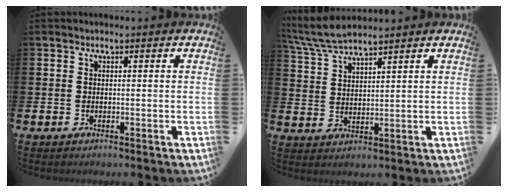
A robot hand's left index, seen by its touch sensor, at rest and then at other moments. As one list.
[{"total": 5.4, "force": [5.1, 0.5, 1.8], "torque": [-0.055, -0.017, 0.094]}]